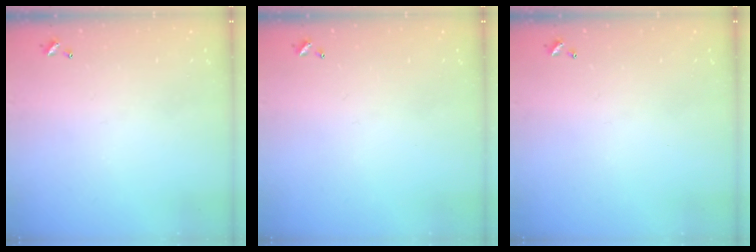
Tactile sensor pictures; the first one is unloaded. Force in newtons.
{"total": 0.0}
{"total": 0.0}